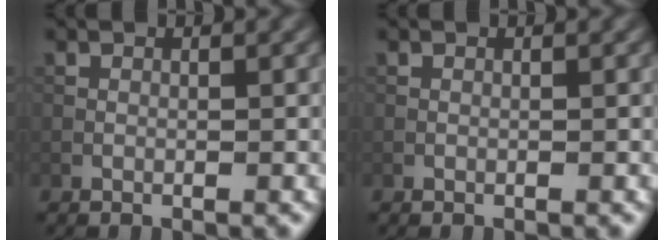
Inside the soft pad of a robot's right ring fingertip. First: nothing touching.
{"total": 0.0}